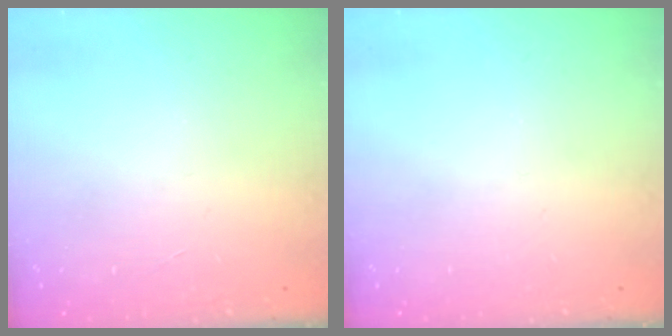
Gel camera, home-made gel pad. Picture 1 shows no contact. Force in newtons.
{"total": 0.0}